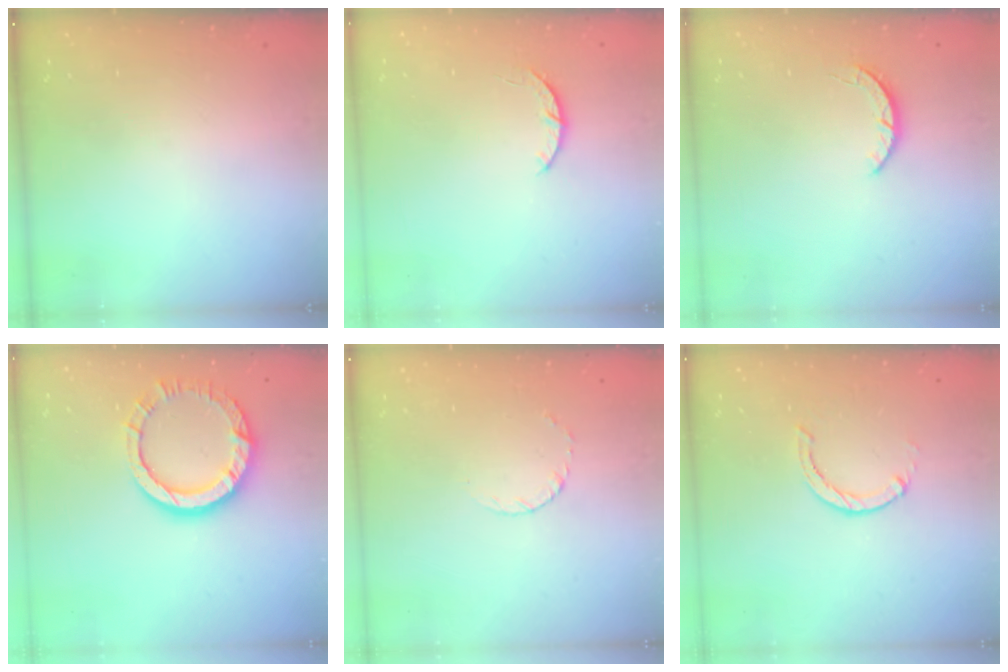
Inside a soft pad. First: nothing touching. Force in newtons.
{"total": 3.0, "press": 3.0, "slide": 0.5}
{"total": 2.2, "press": 2.2, "slide": 0.4}
{"total": 11.6, "press": 11.6, "slide": 0.8}
{"total": 3.1, "press": 3.1, "slide": 0.3}
{"total": 0.0}